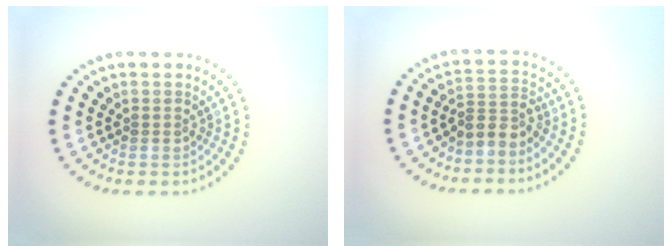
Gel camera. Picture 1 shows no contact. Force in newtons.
{"total": 2.5, "press": 1.8, "slide": 1.8}